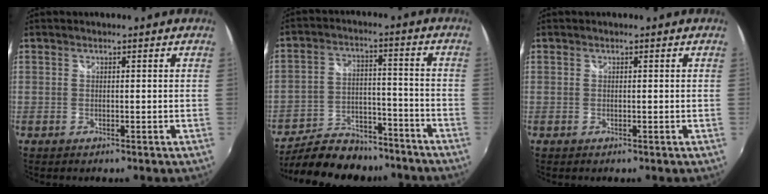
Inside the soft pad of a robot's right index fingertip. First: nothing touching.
{"total": 18.7, "force": [-15.8, 7.5, 6.8], "torque": [-0.149, 0.013, -0.225]}
{"total": 0.0}